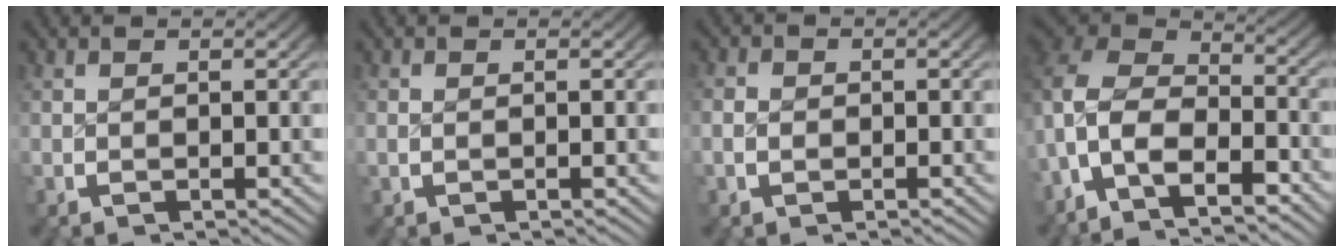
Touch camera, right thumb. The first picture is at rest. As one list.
[{"total": 0.0}, {"total": 1.0, "force": [-0.4, 0.8, 0.4], "torque": [-0.005, -0.004, -0.005]}, {"total": 12.2, "force": [-1.7, 9.3, 7.7], "torque": [-0.184, -0.044, -0.028]}]